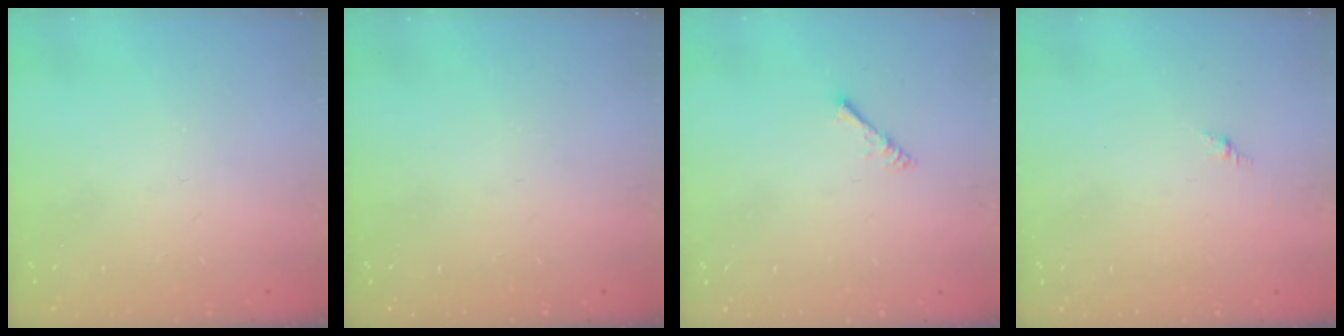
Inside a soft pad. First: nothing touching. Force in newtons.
{"total": 0.0}
{"total": 2.2, "press": 2.1, "slide": 0.5}
{"total": 0.0}